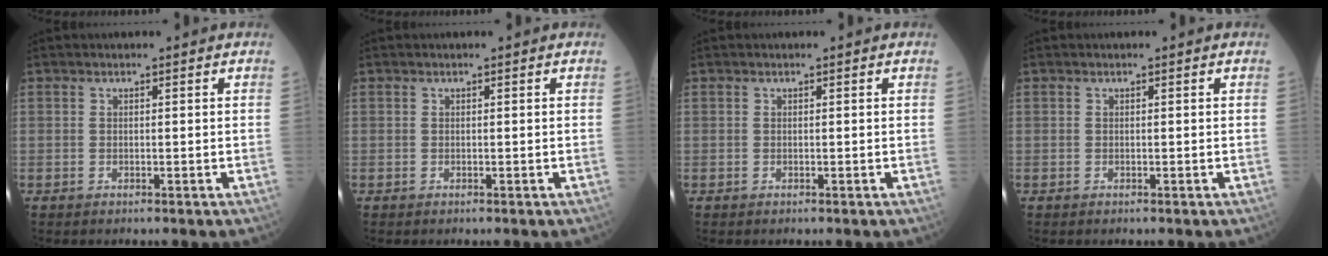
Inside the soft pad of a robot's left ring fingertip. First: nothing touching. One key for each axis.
{"total": 0.0}
{"total": 0.0}
{"total": 0.0}